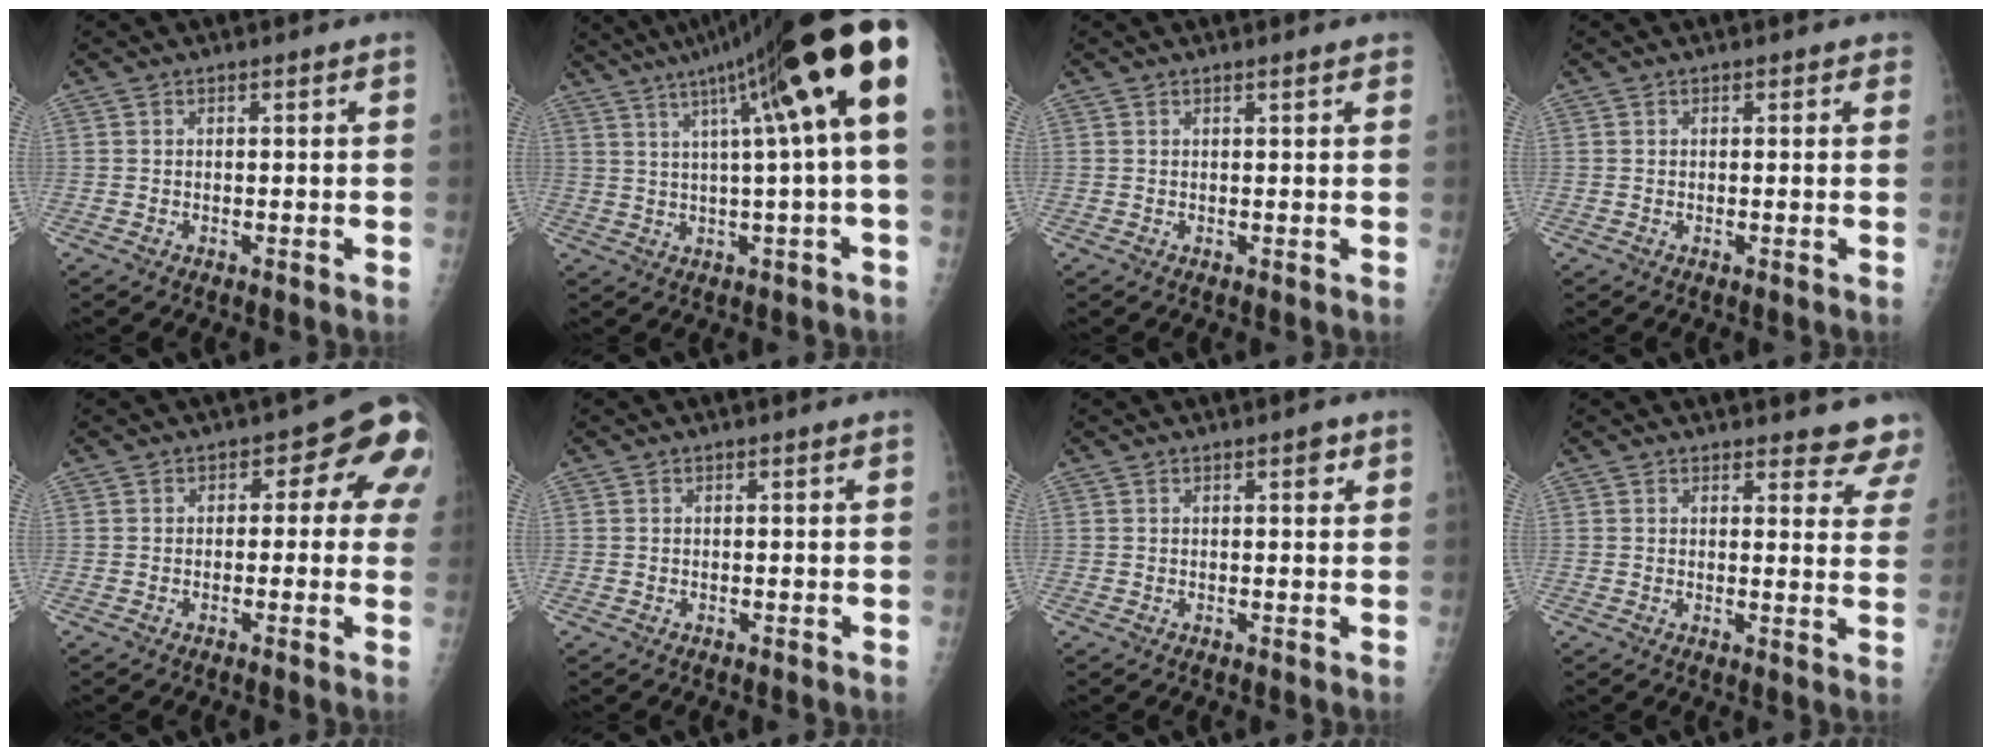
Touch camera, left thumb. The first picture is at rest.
{"total": 20.0, "force": [6.8, 1.2, 18.8], "torque": [-0.284, 0.023, 0.099]}
{"total": 1.1, "force": [0.7, 0.3, 0.8], "torque": [-0.011, 0.000, 0.007]}
{"total": 1.2, "force": [0.5, 0.7, 0.8], "torque": [0.003, 0.002, 0.000]}
{"total": 9.0, "force": [1.4, 5.2, 7.2], "torque": [-0.032, 0.018, 0.002]}
{"total": 0.0}
{"total": 1.6, "force": [0.7, 0.7, 1.3], "torque": [-0.011, 0.000, 0.007]}
{"total": 8.3, "force": [8.0, 2.0, 0.7], "torque": [0.035, -0.056, 0.057]}